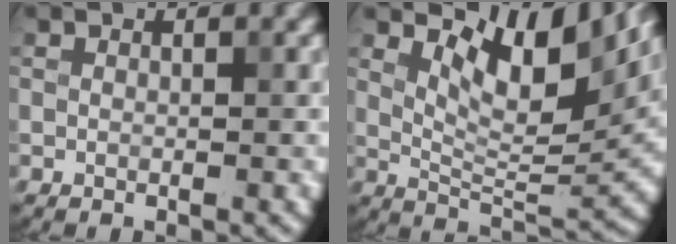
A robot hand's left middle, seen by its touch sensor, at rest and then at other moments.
{"total": 8.2, "force": [4.0, 3.4, 6.3], "torque": [-0.098, -0.006, 0.069]}